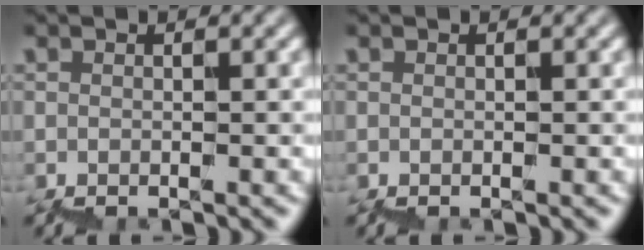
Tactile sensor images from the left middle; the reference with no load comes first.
{"total": 0.0}